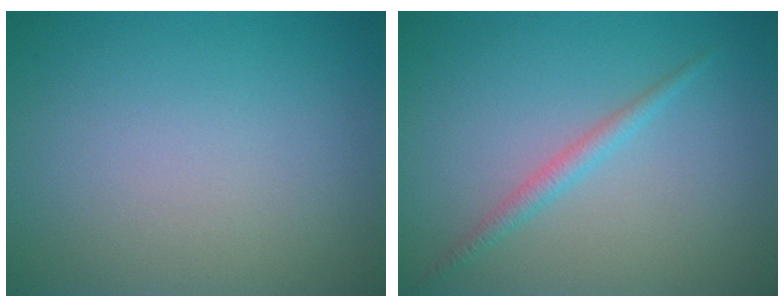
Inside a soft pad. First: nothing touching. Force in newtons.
{"total": 1.6, "press": 1.6, "slide": 0.1}